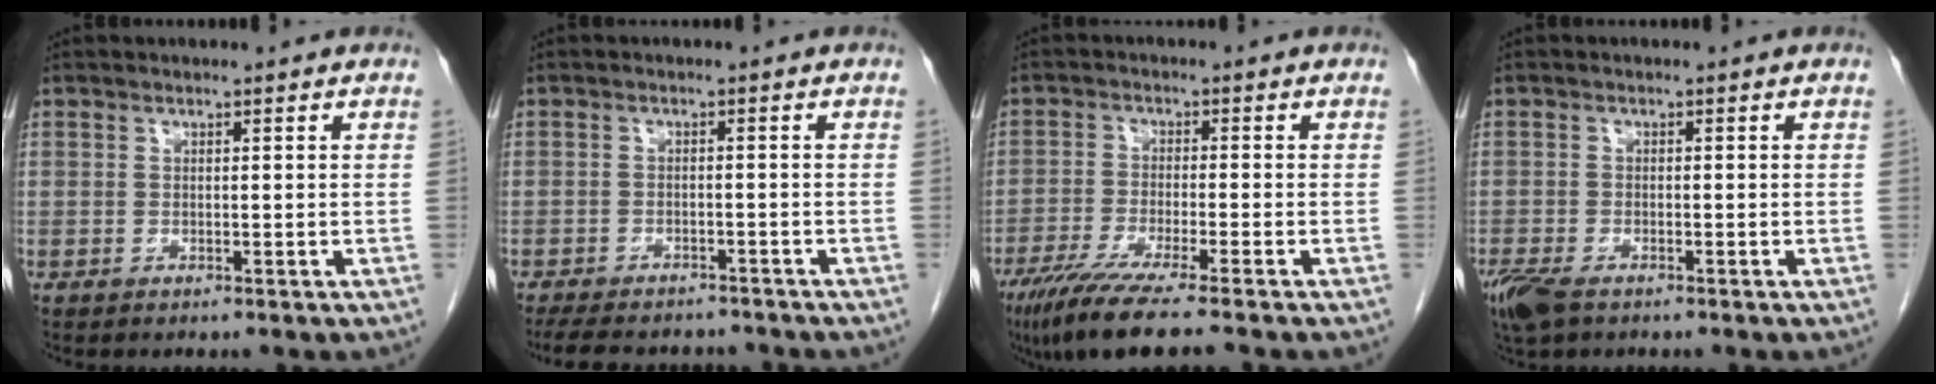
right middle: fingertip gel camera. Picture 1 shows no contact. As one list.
[{"total": 11.9, "force": [-10.5, 3.7, 4.2], "torque": [-0.092, -0.005, -0.138]}, {"total": 10.4, "force": [-8.0, -0.5, 6.7], "torque": [-0.111, -0.032, -0.132]}, {"total": 5.0, "force": [-3.5, 1.9, 3.0], "torque": [-0.065, -0.012, -0.061]}]